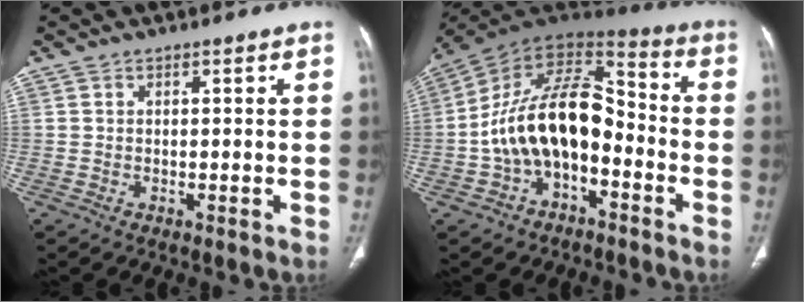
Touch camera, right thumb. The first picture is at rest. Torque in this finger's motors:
{"motor_torque": [-0.24, 1.20, 1.46, -1.31, 0.26]}